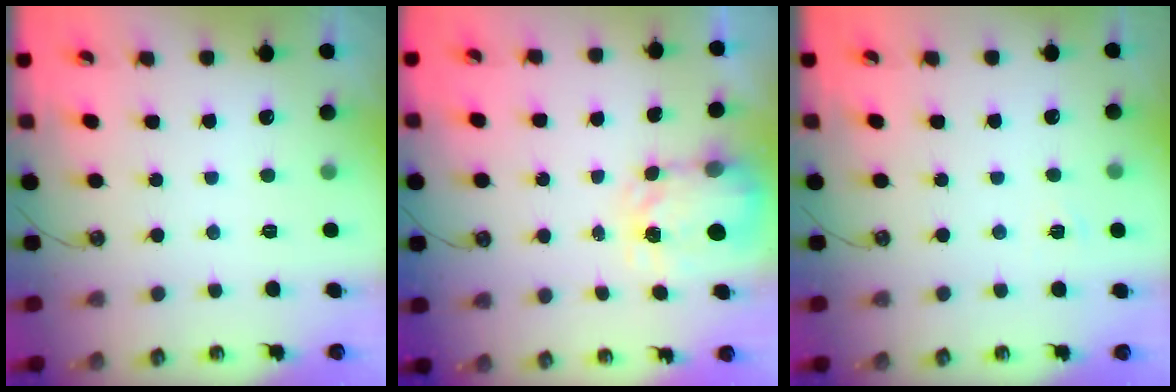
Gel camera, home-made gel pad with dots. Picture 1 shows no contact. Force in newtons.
{"total": 3.8, "press": 3.8, "slide": 0.6}
{"total": 3.0, "press": 2.9, "slide": 0.4}